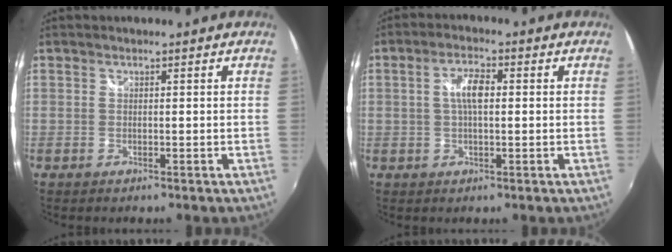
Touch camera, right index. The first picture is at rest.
{"total": 4.5, "force": [0.4, 1.7, 4.2], "torque": [-0.080, 0.010, 0.006]}